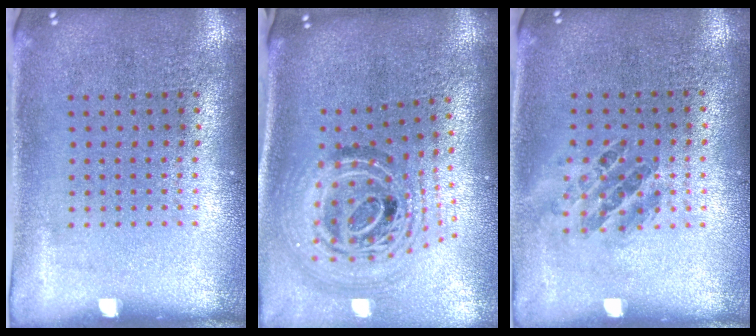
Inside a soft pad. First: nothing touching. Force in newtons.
{"total": 2.1, "press": 1.6, "slide": 1.3}
{"total": 1.1, "press": 1.0, "slide": 0.5}